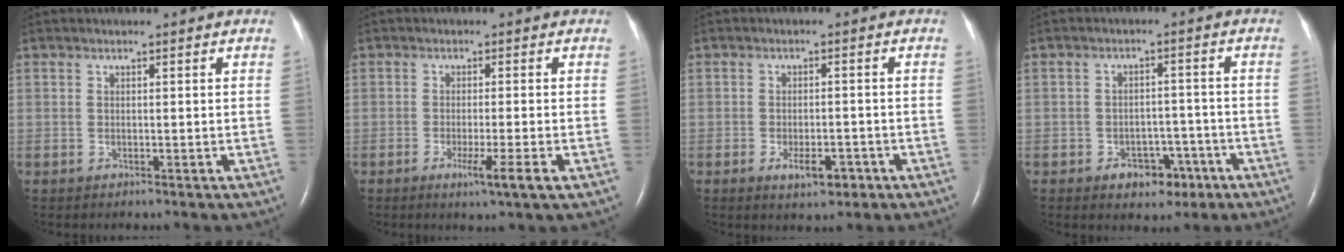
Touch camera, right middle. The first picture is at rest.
{"total": 4.3, "force": [-2.0, -0.6, 3.8], "torque": [-0.059, -0.012, -0.033]}
{"total": 4.2, "force": [-2.2, 1.7, 3.1], "torque": [-0.047, 0.001, -0.027]}
{"total": 5.3, "force": [-3.0, 3.4, 2.8], "torque": [-0.031, 0.014, -0.036]}